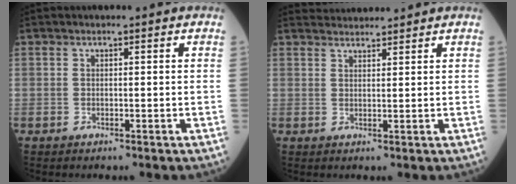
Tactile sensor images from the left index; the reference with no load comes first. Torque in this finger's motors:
{"motor_torque": [-0.38, -1.34, 0.03, 0.00]}